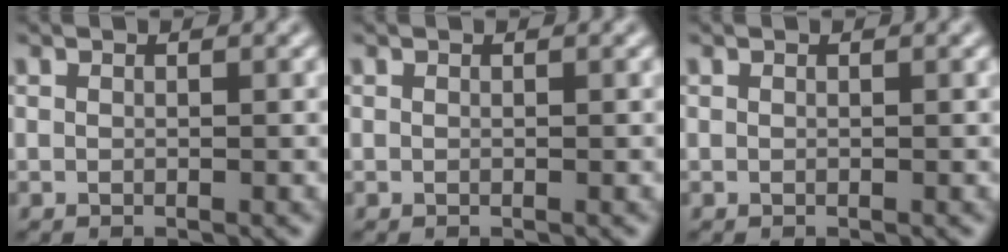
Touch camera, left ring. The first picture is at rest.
{"total": 0.0}
{"total": 0.0}